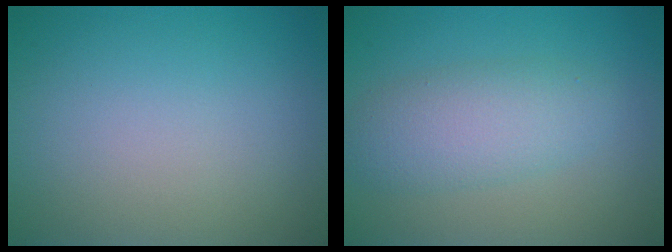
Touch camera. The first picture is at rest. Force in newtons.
{"total": 4.2, "press": 4.2, "slide": 0.1}